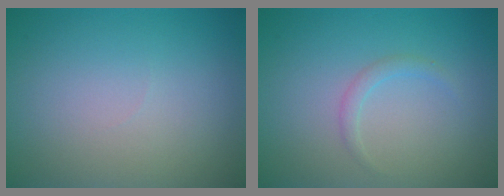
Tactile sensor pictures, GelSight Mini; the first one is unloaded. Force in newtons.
{"total": 1.0, "press": 1.0, "slide": 0.1}